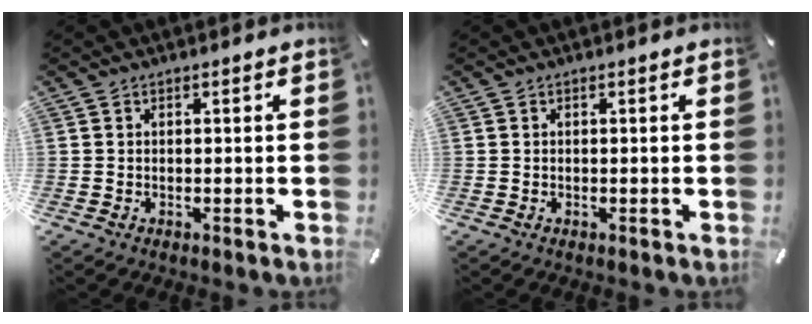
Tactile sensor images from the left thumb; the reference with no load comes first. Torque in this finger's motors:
{"motor_torque": [0.00, 0.00, 0.00, 0.00, 0.00]}